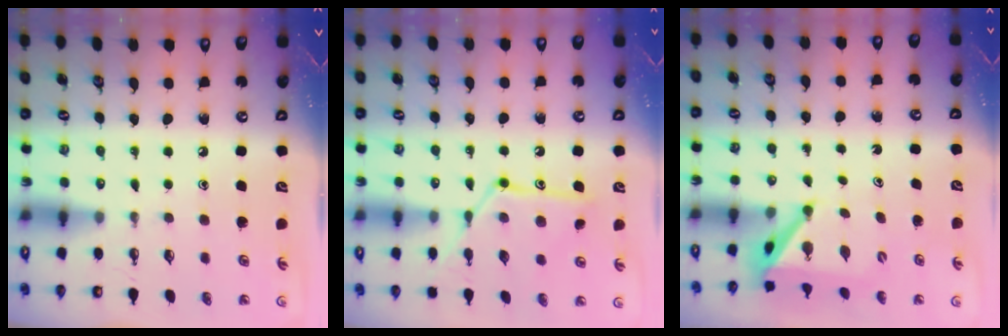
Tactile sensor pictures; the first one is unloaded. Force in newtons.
{"total": 12.5, "press": 12.5, "slide": 0.5}
{"total": 4.3, "press": 4.3, "slide": 0.4}